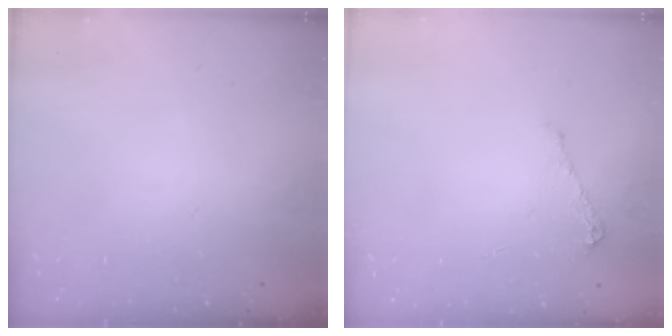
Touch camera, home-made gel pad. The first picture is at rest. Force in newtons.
{"total": 5.3, "press": 5.2, "slide": 0.6}